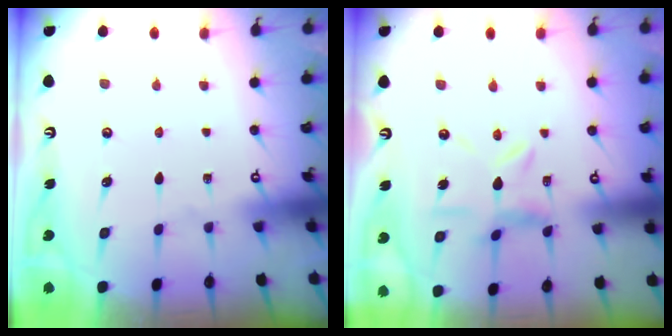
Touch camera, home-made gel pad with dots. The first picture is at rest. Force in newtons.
{"total": 8.6, "press": 8.5, "slide": 0.9}